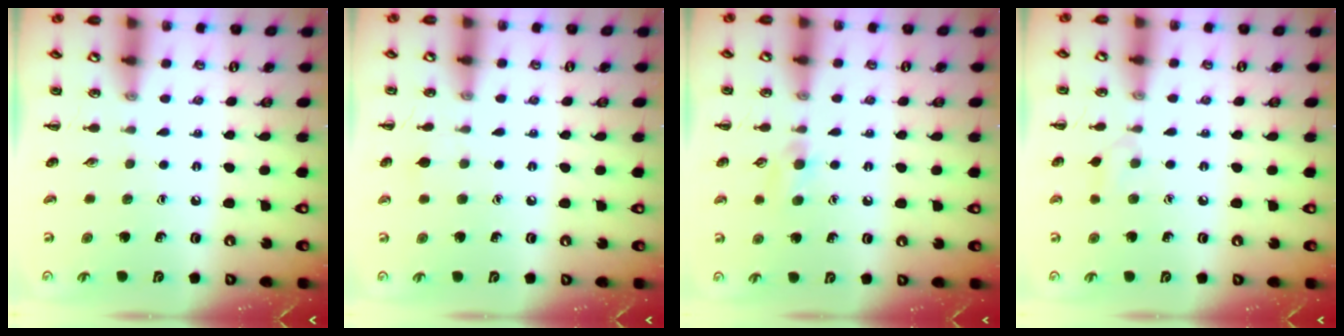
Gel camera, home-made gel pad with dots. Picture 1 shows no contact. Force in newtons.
{"total": 5.1, "press": 4.8, "slide": 1.6}
{"total": 6.1, "press": 5.7, "slide": 2.0}
{"total": 5.2, "press": 4.8, "slide": 2.0}